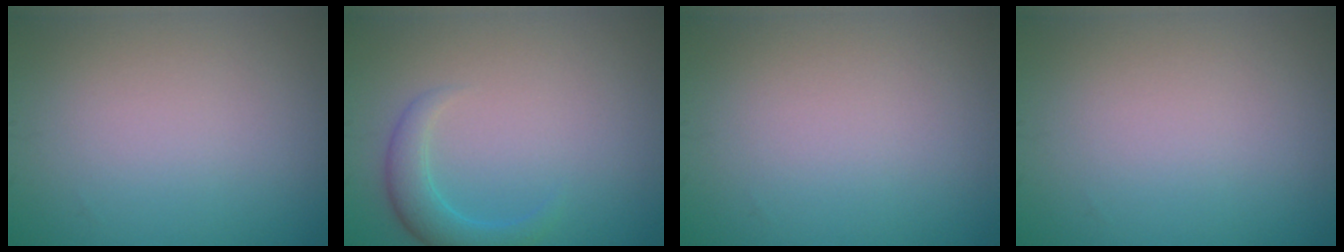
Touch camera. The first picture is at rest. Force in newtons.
{"total": 2.7, "press": 2.7, "slide": 0.1}
{"total": 0.0}
{"total": 0.0}